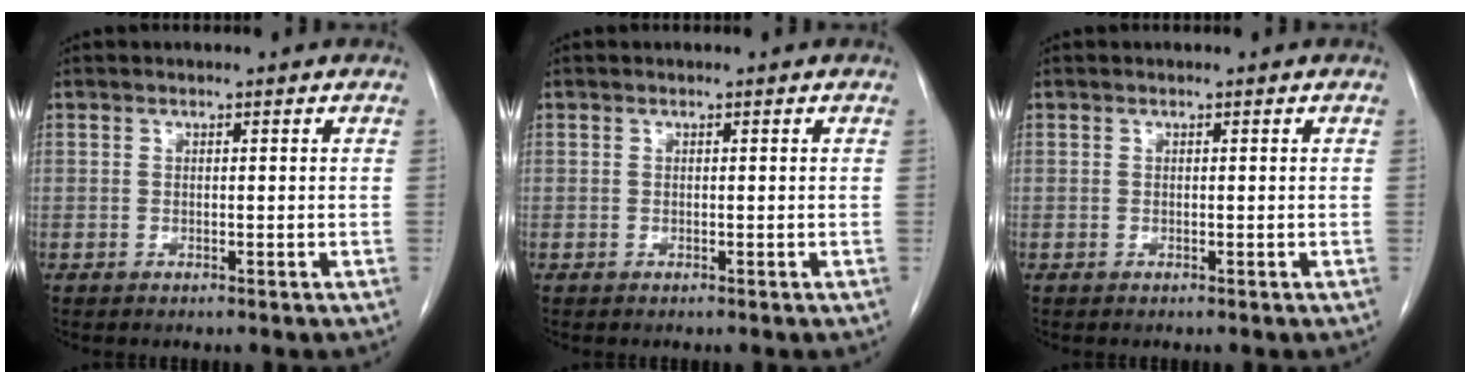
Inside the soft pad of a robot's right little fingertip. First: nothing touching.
{"total": 0.0}
{"total": 0.0}